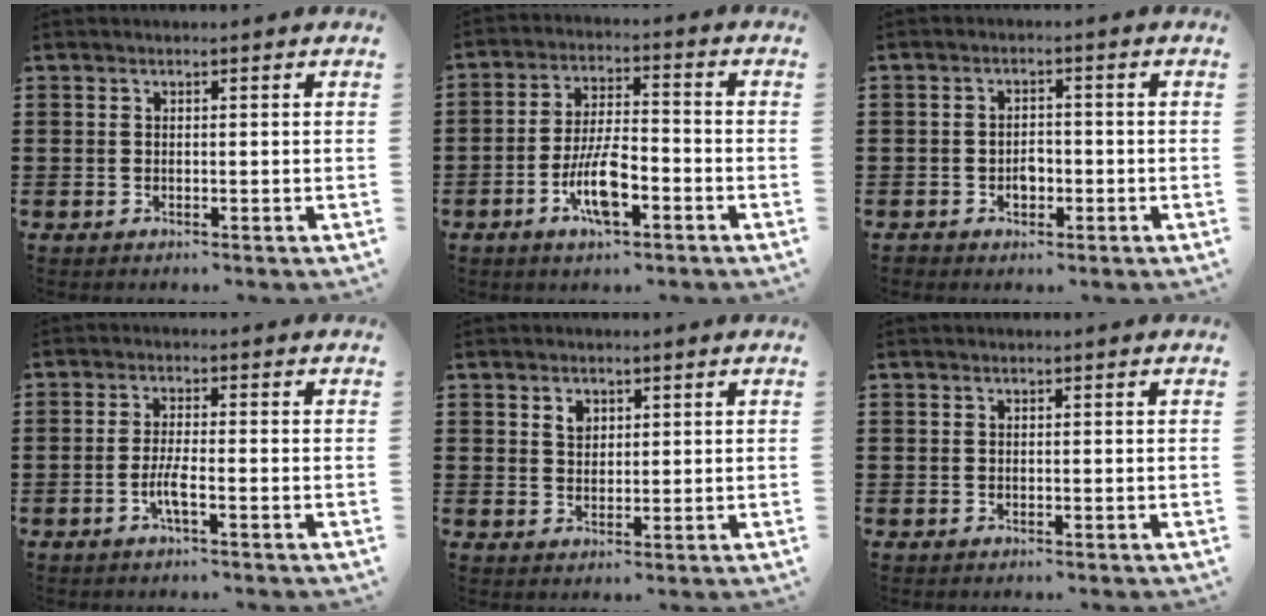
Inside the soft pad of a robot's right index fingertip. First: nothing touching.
{"total": 8.4, "force": [-3.5, 2.7, 7.1], "torque": [-0.154, -0.007, -0.068]}
{"total": 2.4, "force": [-0.9, 1.8, 1.2], "torque": [-0.027, 0.003, -0.018]}
{"total": 3.4, "force": [-1.5, 0.3, 3.0], "torque": [-0.066, -0.006, -0.032]}
{"total": 2.4, "force": [1.3, 1.7, 1.1], "torque": [-0.027, 0.006, 0.024]}
{"total": 0.0}